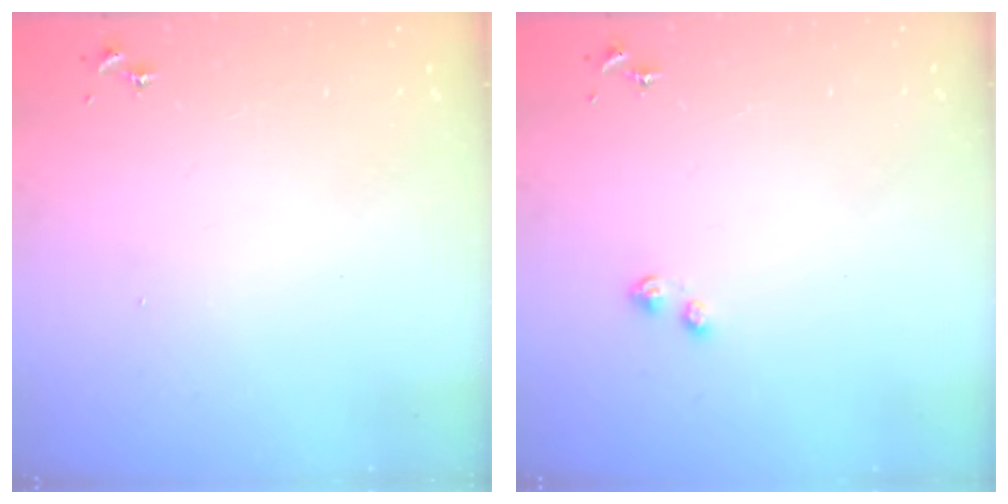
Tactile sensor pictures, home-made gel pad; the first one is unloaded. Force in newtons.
{"total": 3.1, "press": 3.1, "slide": 0.5}